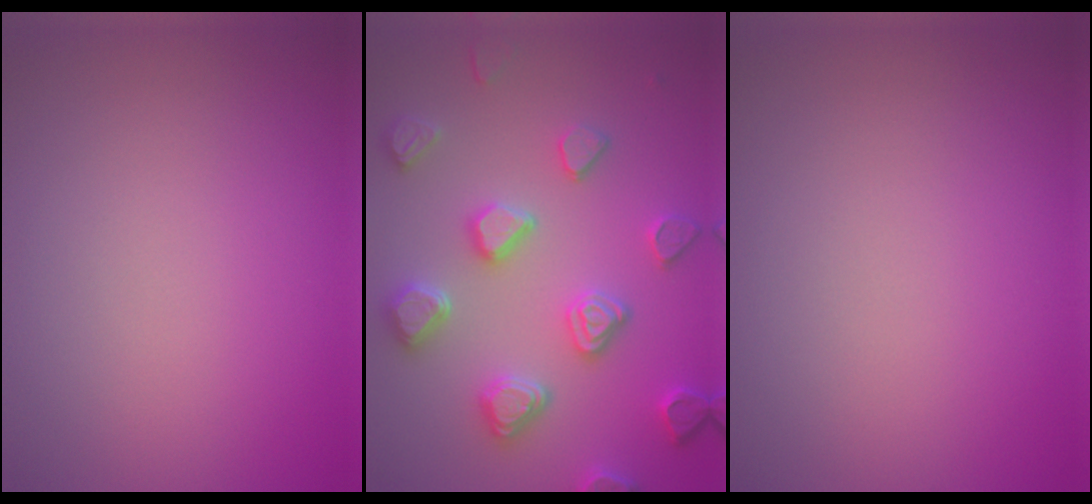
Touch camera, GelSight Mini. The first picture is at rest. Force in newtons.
{"total": 4.8, "press": 4.6, "slide": 1.2}
{"total": 0.0}